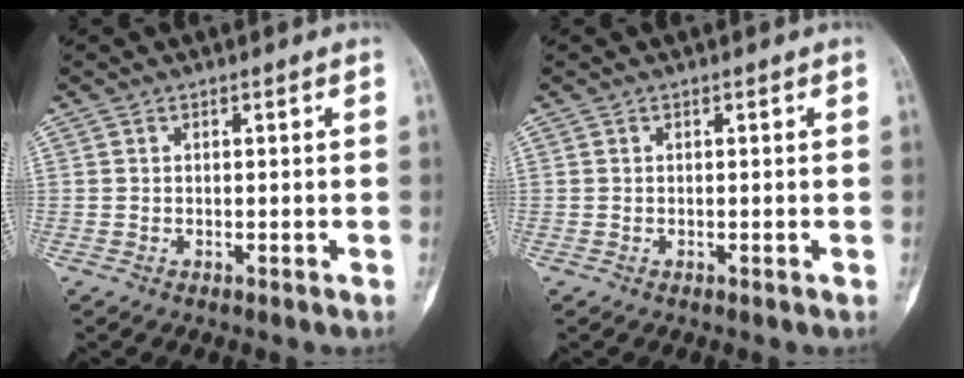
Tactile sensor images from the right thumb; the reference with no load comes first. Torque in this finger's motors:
{"motor_torque": [0.19, 0.04, 0.08, -0.02, 0.03]}